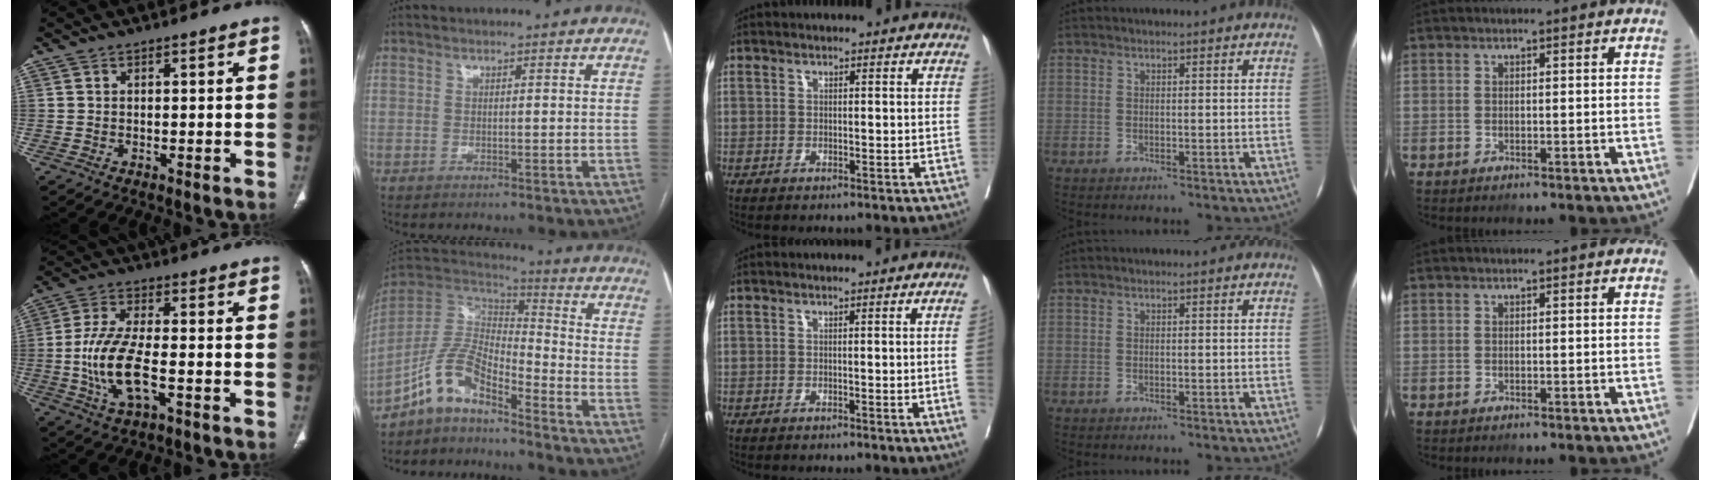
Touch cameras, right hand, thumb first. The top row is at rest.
{"thumb": {"total": 11.7, "force": [-2.7, 4.8, 10.3], "torque": [-0.212, 0.011, -0.051]}, "index": {"total": 9.2, "force": [-6.8, 3.2, 5.3], "torque": [-0.118, 0.027, -0.136]}, "middle": {"total": 2.2, "force": [-0.3, -0.7, 2.0], "torque": [-0.023, -0.003, -0.004]}}